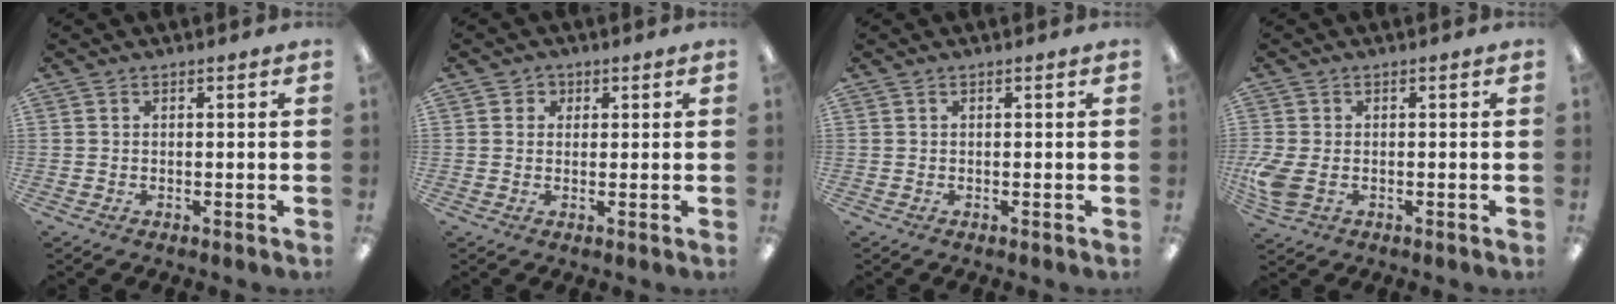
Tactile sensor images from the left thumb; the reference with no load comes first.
{"total": 2.0, "force": [0.6, 1.9, 0.3], "torque": [-0.001, 0.003, 0.006]}
{"total": 0.0}
{"total": 5.5, "force": [-1.0, 3.6, 4.0], "torque": [-0.092, -0.007, -0.023]}